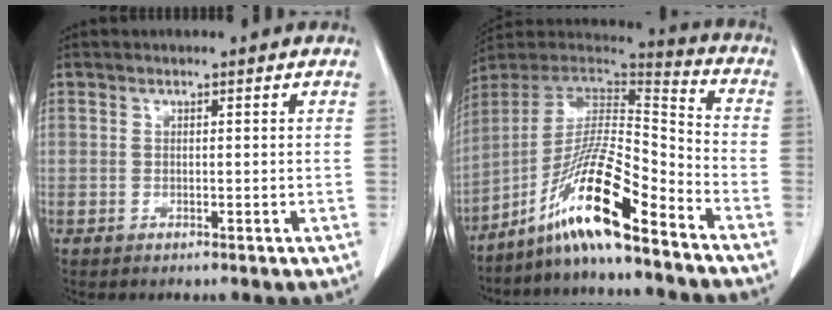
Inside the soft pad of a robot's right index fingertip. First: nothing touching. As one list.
[{"total": 15.8, "force": [-10.5, 0.6, 11.8], "torque": [-0.221, -0.001, -0.189]}]